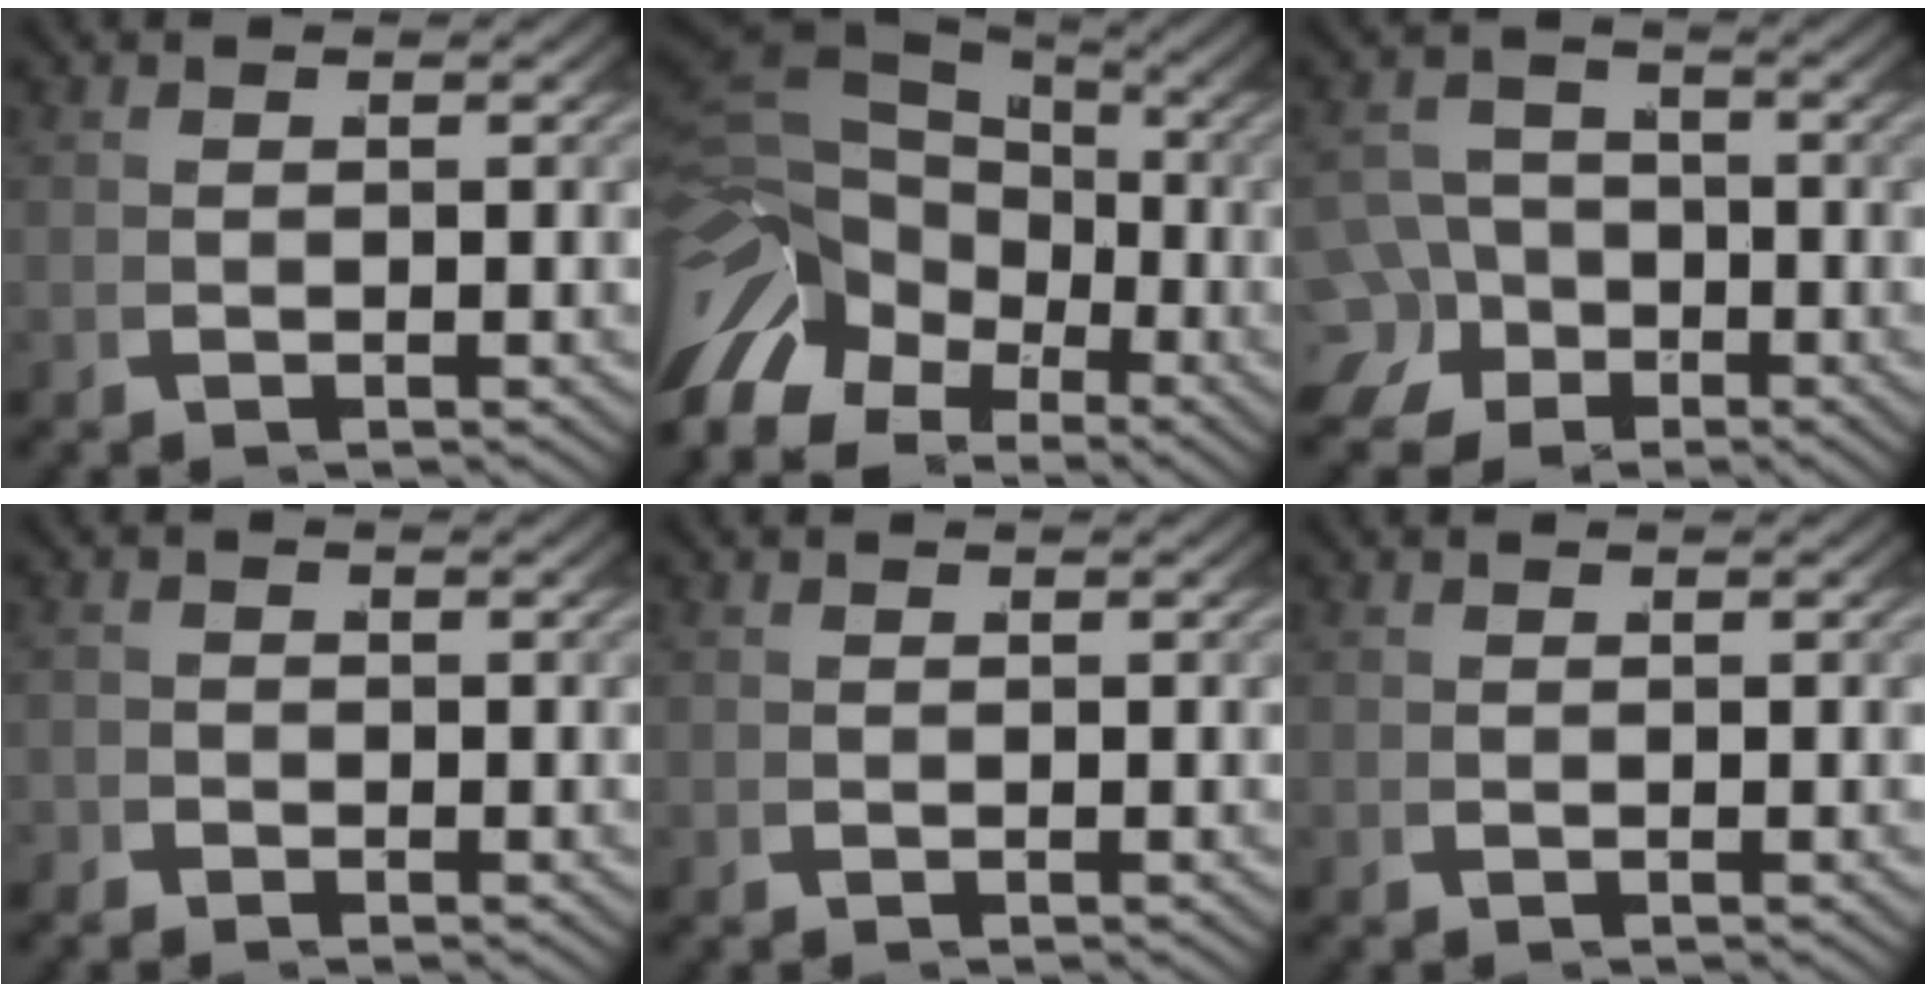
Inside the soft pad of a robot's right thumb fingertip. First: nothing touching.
{"total": 14.3, "force": [-0.4, 9.9, 10.3], "torque": [-0.200, -0.033, 0.009]}
{"total": 7.2, "force": [-2.8, 5.9, 3.0], "torque": [-0.037, -0.035, -0.042]}
{"total": 1.0, "force": [-0.8, 0.6, -0.2], "torque": [0.010, -0.001, -0.022]}
{"total": 0.0}
{"total": 0.0}